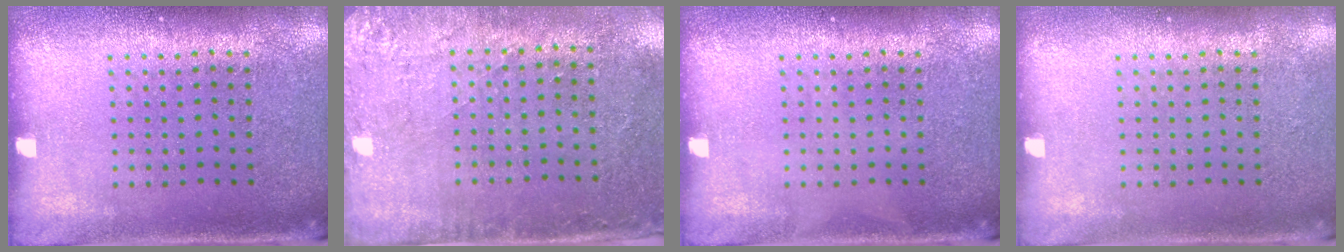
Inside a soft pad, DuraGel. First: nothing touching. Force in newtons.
{"total": 2.8, "press": 2.3, "slide": 1.6}
{"total": 0.0}
{"total": 0.0}